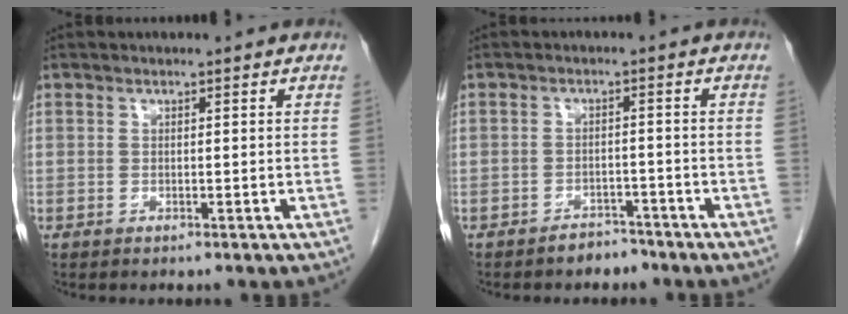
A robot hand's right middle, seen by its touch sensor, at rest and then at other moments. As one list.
[{"total": 2.7, "force": [-2.3, 1.4, 0.5], "torque": [-0.011, 0.005, -0.032]}]